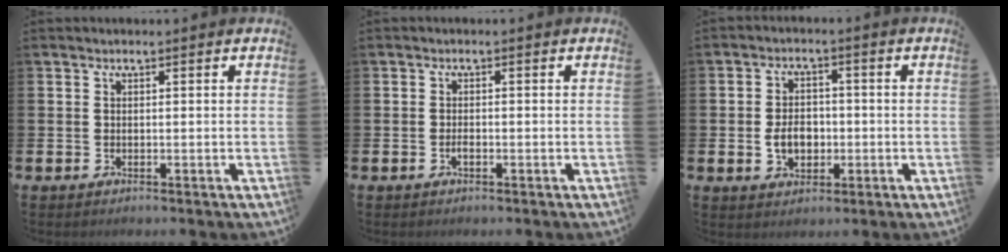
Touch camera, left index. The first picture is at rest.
{"total": 1.1, "force": [-0.5, 0.4, 0.9], "torque": [-0.012, -0.003, -0.010]}
{"total": 4.5, "force": [-0.8, 3.2, 3.0], "torque": [-0.040, -0.001, -0.021]}